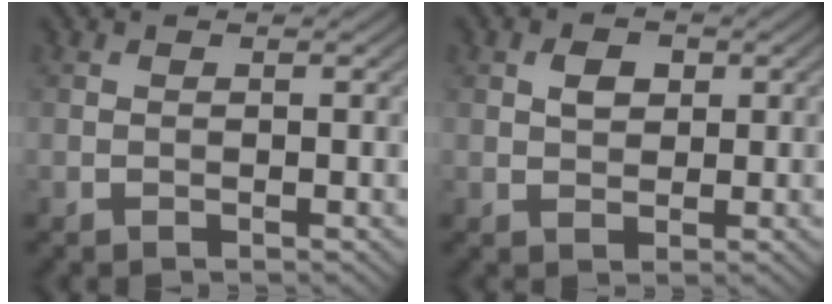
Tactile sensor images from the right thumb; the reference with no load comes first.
{"total": 2.3, "force": [0.8, 1.6, 1.5], "torque": [-0.032, 0.003, 0.012]}